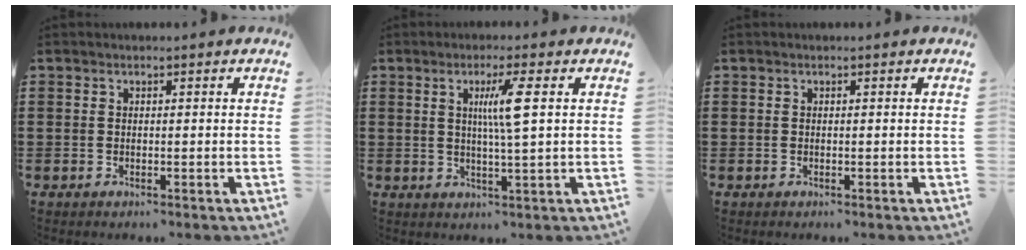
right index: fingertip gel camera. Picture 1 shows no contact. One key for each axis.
{"total": 5.6, "fx": 1.4, "fy": -0.1, "fz": 5.4, "tx": -0.106, "ty": -0.002, "tz": 0.018}
{"total": 0.0}